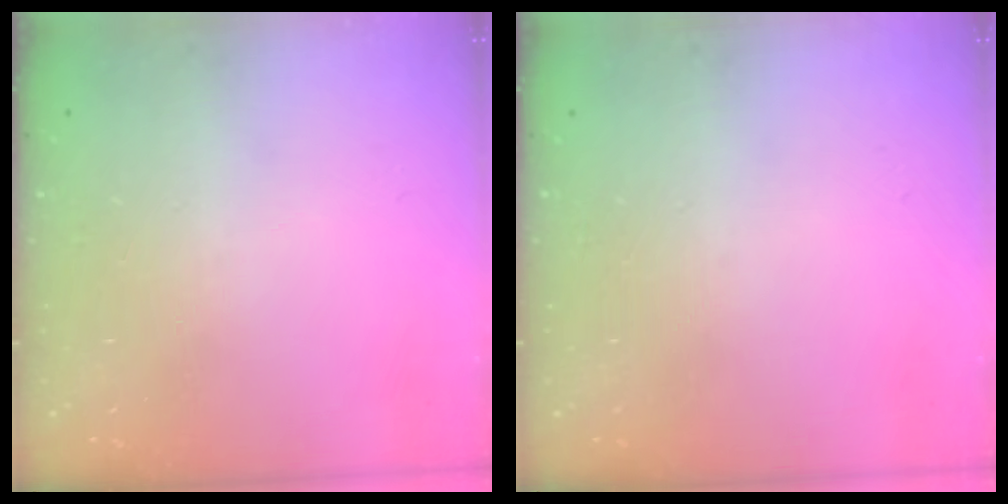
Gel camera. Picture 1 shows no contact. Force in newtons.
{"total": 0.0}